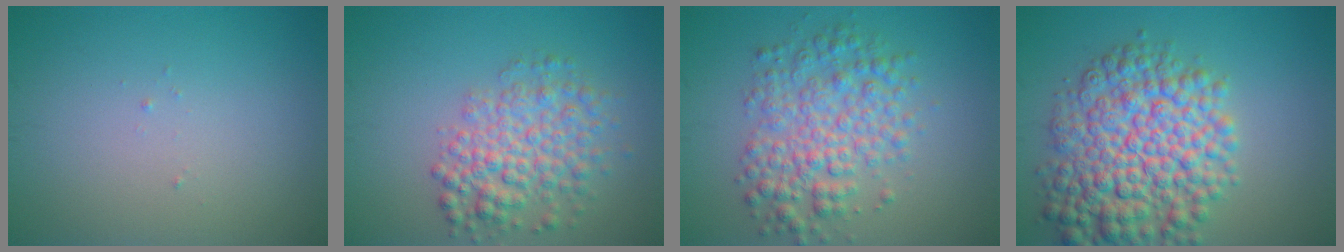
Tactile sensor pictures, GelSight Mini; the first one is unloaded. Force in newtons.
{"total": 5.0, "press": 5.0, "slide": 0.1}
{"total": 5.4, "press": 5.4, "slide": 0.0}
{"total": 9.9, "press": 9.9, "slide": 0.2}